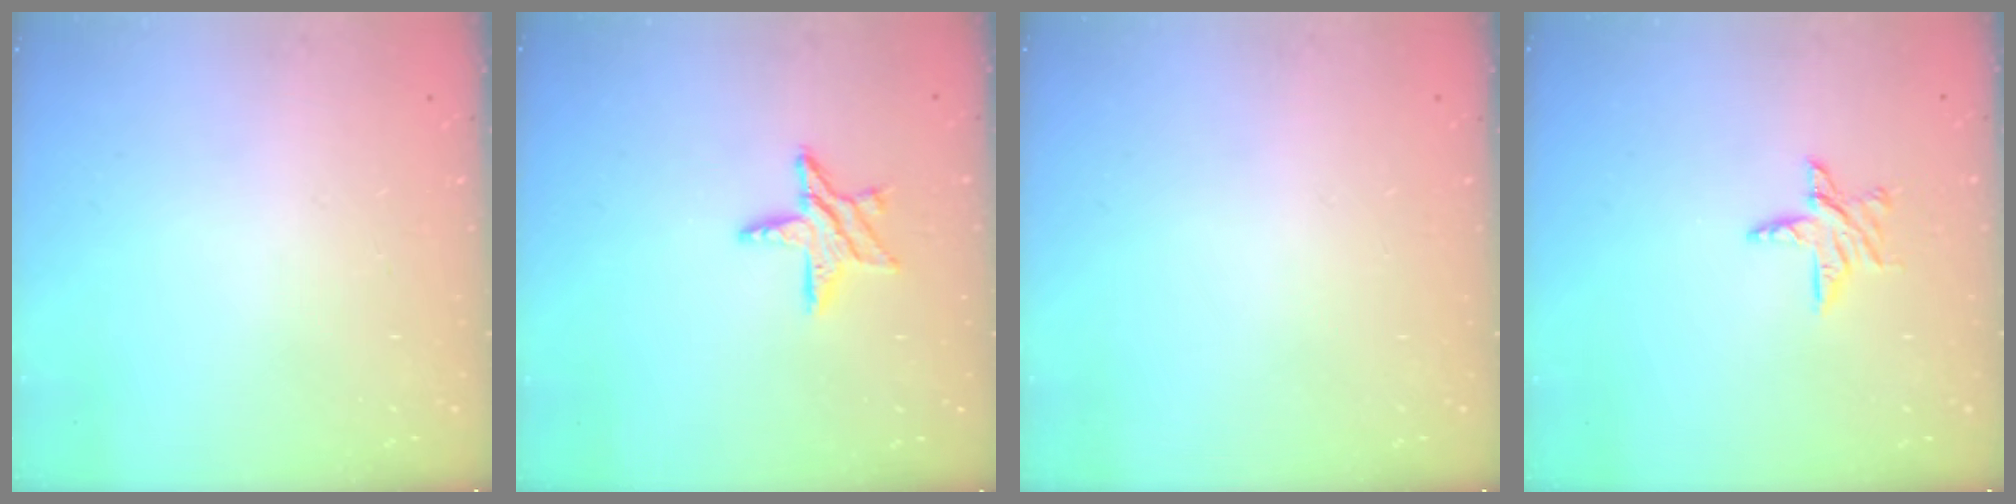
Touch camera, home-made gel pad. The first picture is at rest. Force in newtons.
{"total": 8.7, "press": 8.7, "slide": 0.6}
{"total": 0.0}
{"total": 6.7, "press": 6.7, "slide": 0.3}